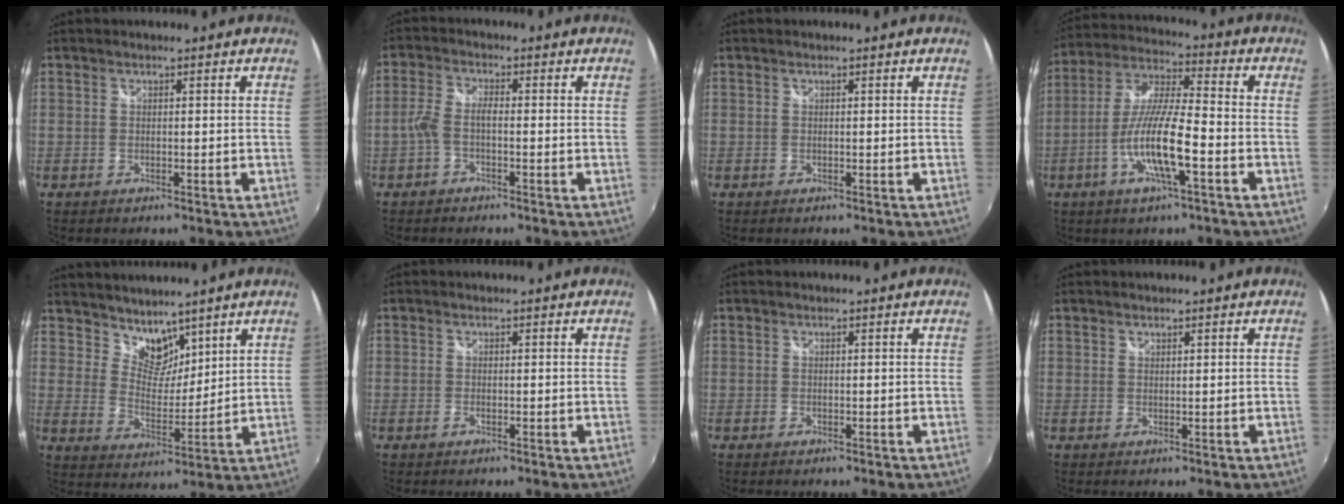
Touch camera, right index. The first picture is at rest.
{"total": 3.3, "force": [-1.4, 1.0, 2.8], "torque": [-0.068, 0.007, -0.029]}
{"total": 0.0}
{"total": 12.7, "force": [-4.8, 1.8, 11.6], "torque": [-0.235, -0.005, -0.093]}
{"total": 7.3, "force": [6.0, 3.7, 2.0], "torque": [-0.021, 0.000, 0.111]}
{"total": 0.7, "force": [-0.4, 0.2, 0.6], "torque": [-0.012, -0.001, -0.007]}
{"total": 0.0}
{"total": 0.6, "force": [0.5, 0.3, 0.1], "torque": [-0.001, 0.000, 0.008]}